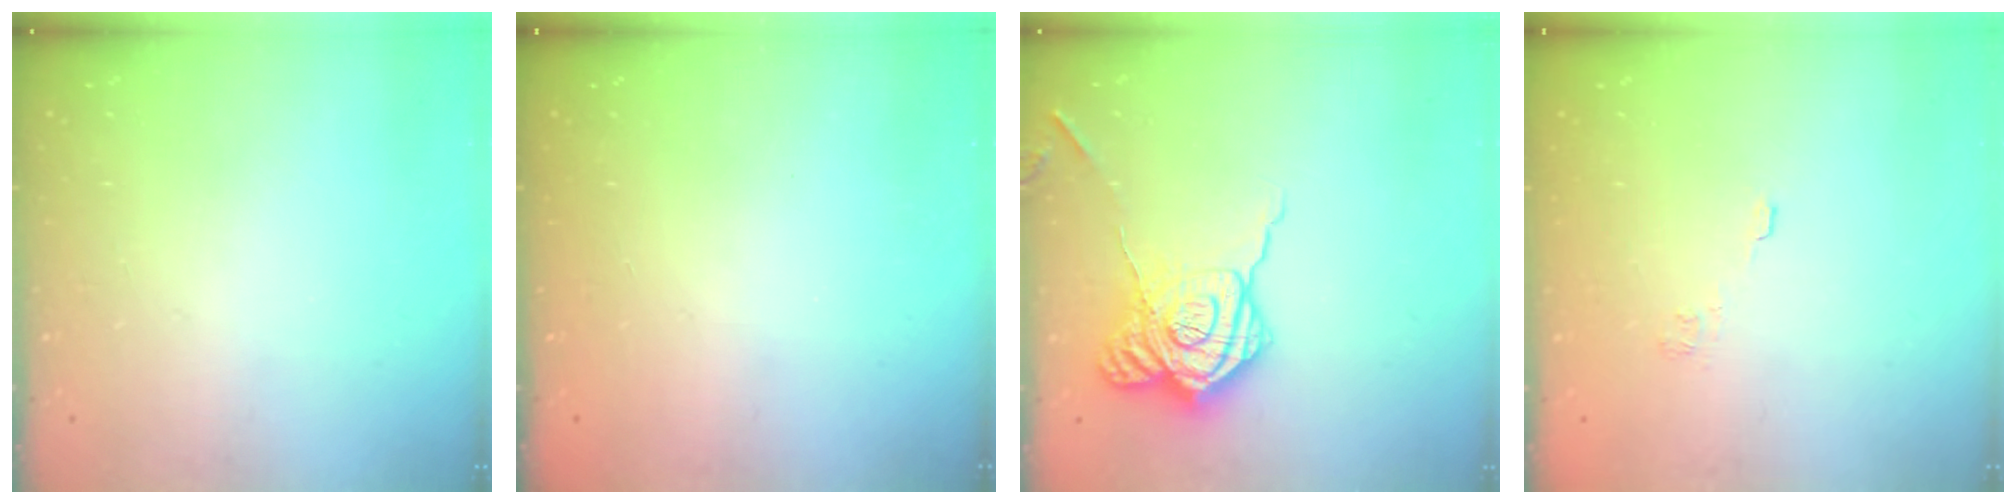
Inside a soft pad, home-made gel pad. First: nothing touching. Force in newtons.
{"total": 2.3, "press": 2.2, "slide": 0.8}
{"total": 18.6, "press": 18.6, "slide": 1.4}
{"total": 6.5, "press": 6.4, "slide": 1.1}